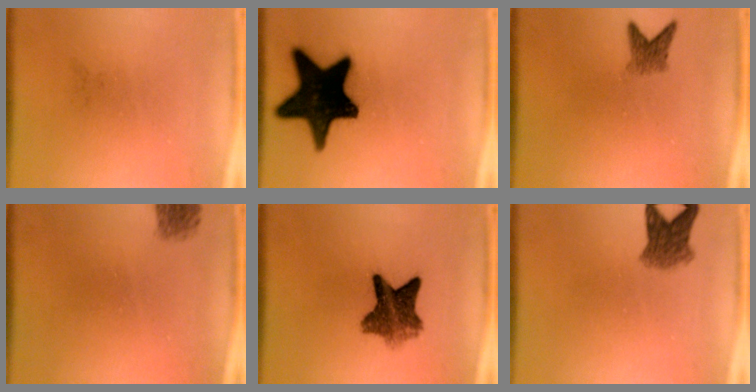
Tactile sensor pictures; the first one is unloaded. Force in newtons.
{"total": 20.0}
{"total": 2.4}
{"total": 1.8}
{"total": 7.2}
{"total": 4.4}